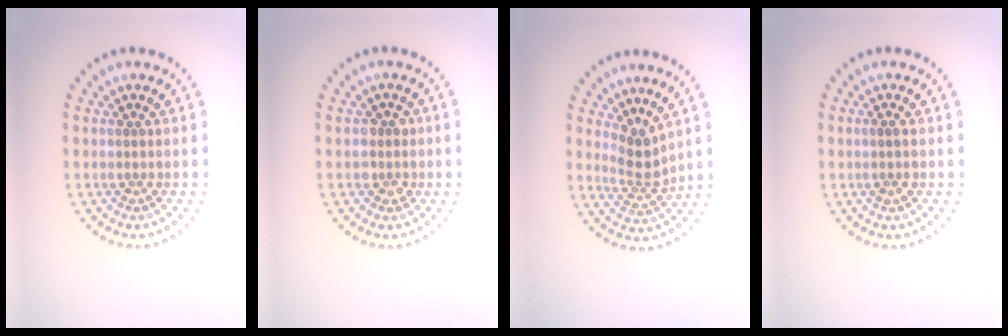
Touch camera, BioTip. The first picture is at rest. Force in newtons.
{"total": 1.6, "press": 1.5, "slide": 0.7}
{"total": 2.4, "press": 1.7, "slide": 1.7}
{"total": 0.8, "press": 0.7, "slide": 0.4}